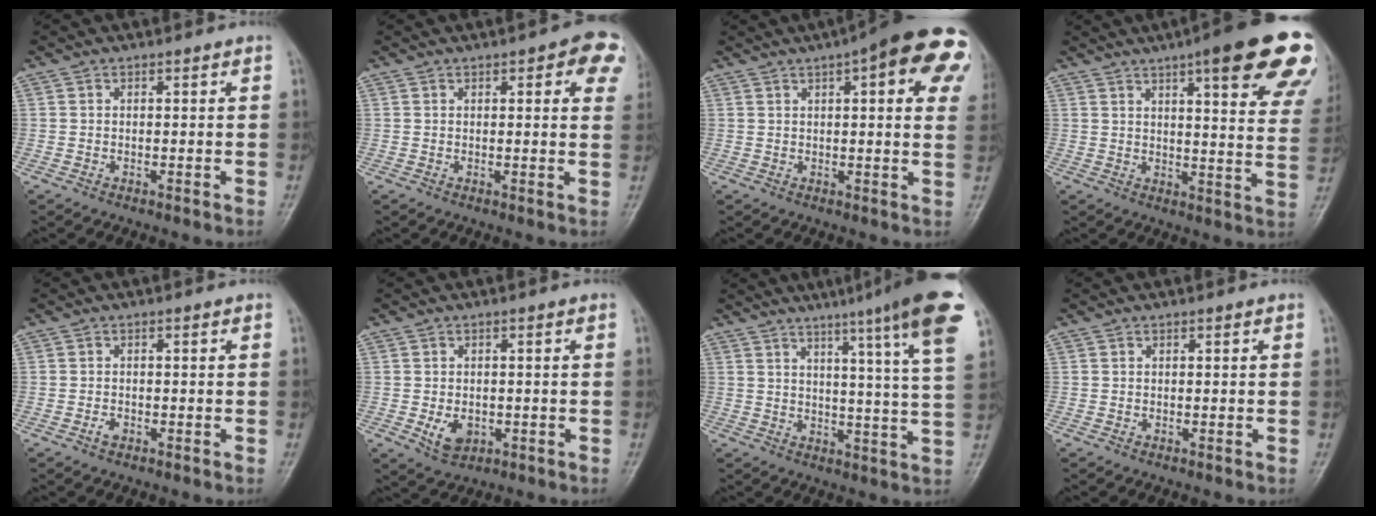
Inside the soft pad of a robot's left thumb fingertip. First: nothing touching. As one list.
[{"total": 7.7, "force": [3.4, 2.8, 6.4], "torque": [-0.043, -0.004, 0.030]}, {"total": 19.4, "force": [8.0, 5.6, 16.8], "torque": [-0.204, 0.007, 0.094]}, {"total": 23.7, "force": [13.9, 5.0, 18.6], "torque": [-0.199, -0.032, 0.165]}, {"total": 1.2, "force": [-0.7, 0.8, 0.7], "torque": [-0.013, 0.003, -0.013]}, {"total": 4.4, "force": [-1.1, 3.2, 2.9], "torque": [-0.040, -0.003, -0.009]}, {"total": 17.4, "force": [11.0, 0.4, 13.5], "torque": [-0.172, -0.046, 0.126]}, {"total": 0.0}]